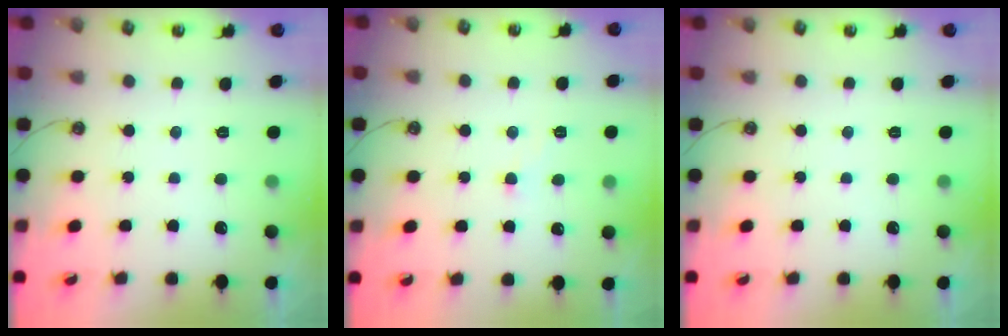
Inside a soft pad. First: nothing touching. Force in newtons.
{"total": 0.5, "press": 0.2, "slide": 0.5}
{"total": 0.0}